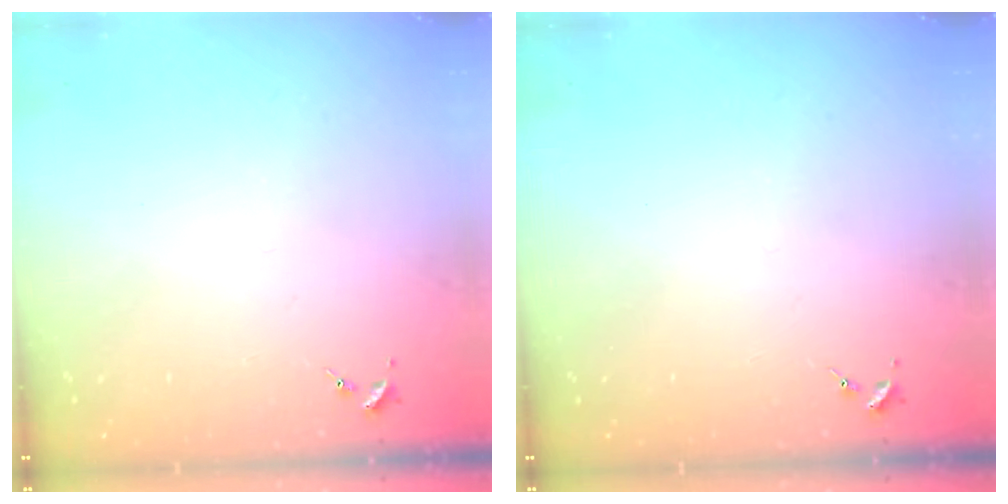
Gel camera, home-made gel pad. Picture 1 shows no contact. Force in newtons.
{"total": 0.0}